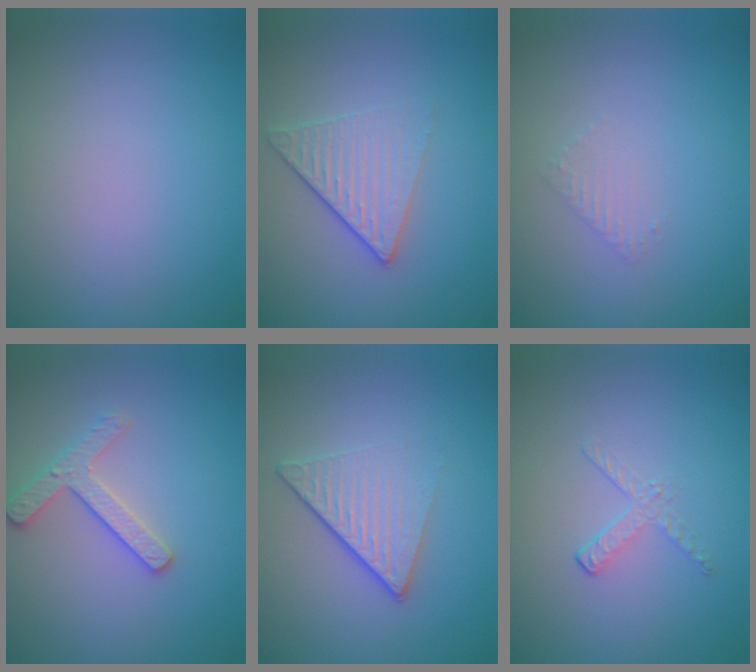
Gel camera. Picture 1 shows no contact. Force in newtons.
{"total": 3.5, "press": 2.8, "slide": 2.2}
{"total": 0.9, "press": 0.9, "slide": 0.2}
{"total": 2.5, "press": 2.5, "slide": 0.3}
{"total": 4.6, "press": 2.8, "slide": 3.6}
{"total": 1.2, "press": 0.4, "slide": 1.2}